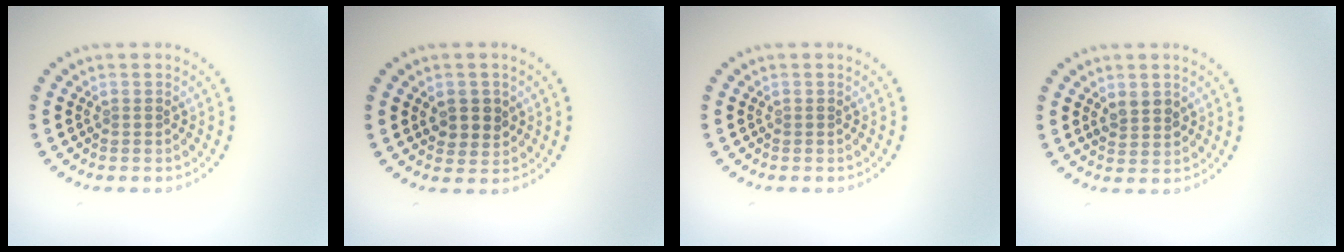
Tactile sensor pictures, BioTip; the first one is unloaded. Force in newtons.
{"total": 2.4, "press": 2.3, "slide": 0.7}
{"total": 0.0}
{"total": 1.8, "press": 1.8, "slide": 0.5}